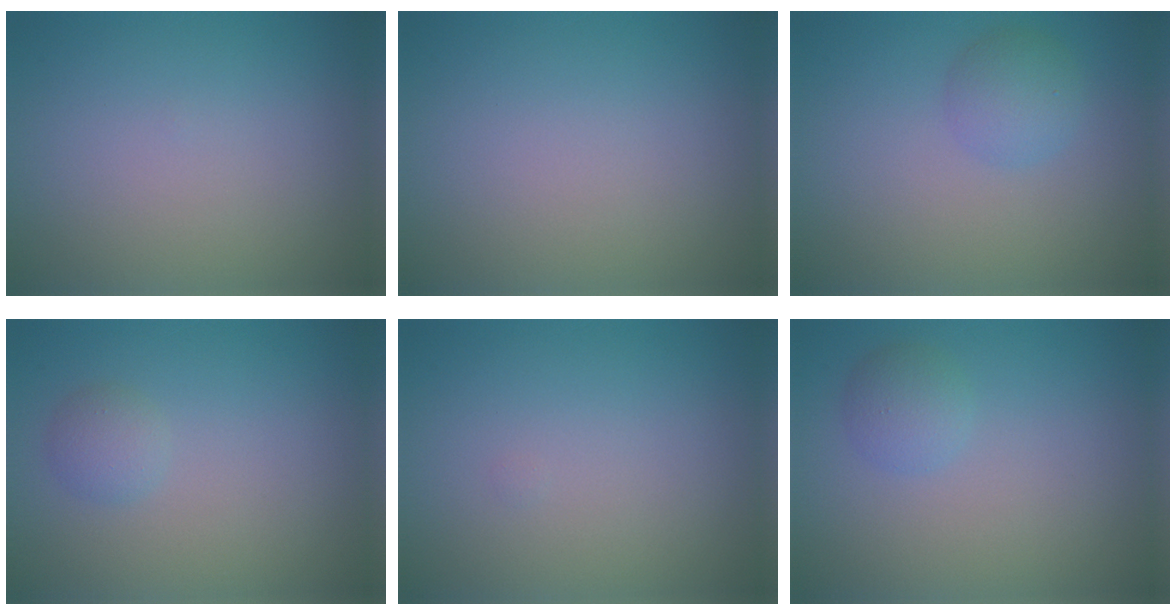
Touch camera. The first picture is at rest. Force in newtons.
{"total": 0.0}
{"total": 2.4, "press": 2.4, "slide": 0.1}
{"total": 1.4, "press": 1.4, "slide": 0.0}
{"total": 0.0}
{"total": 1.9, "press": 1.9, "slide": 0.1}